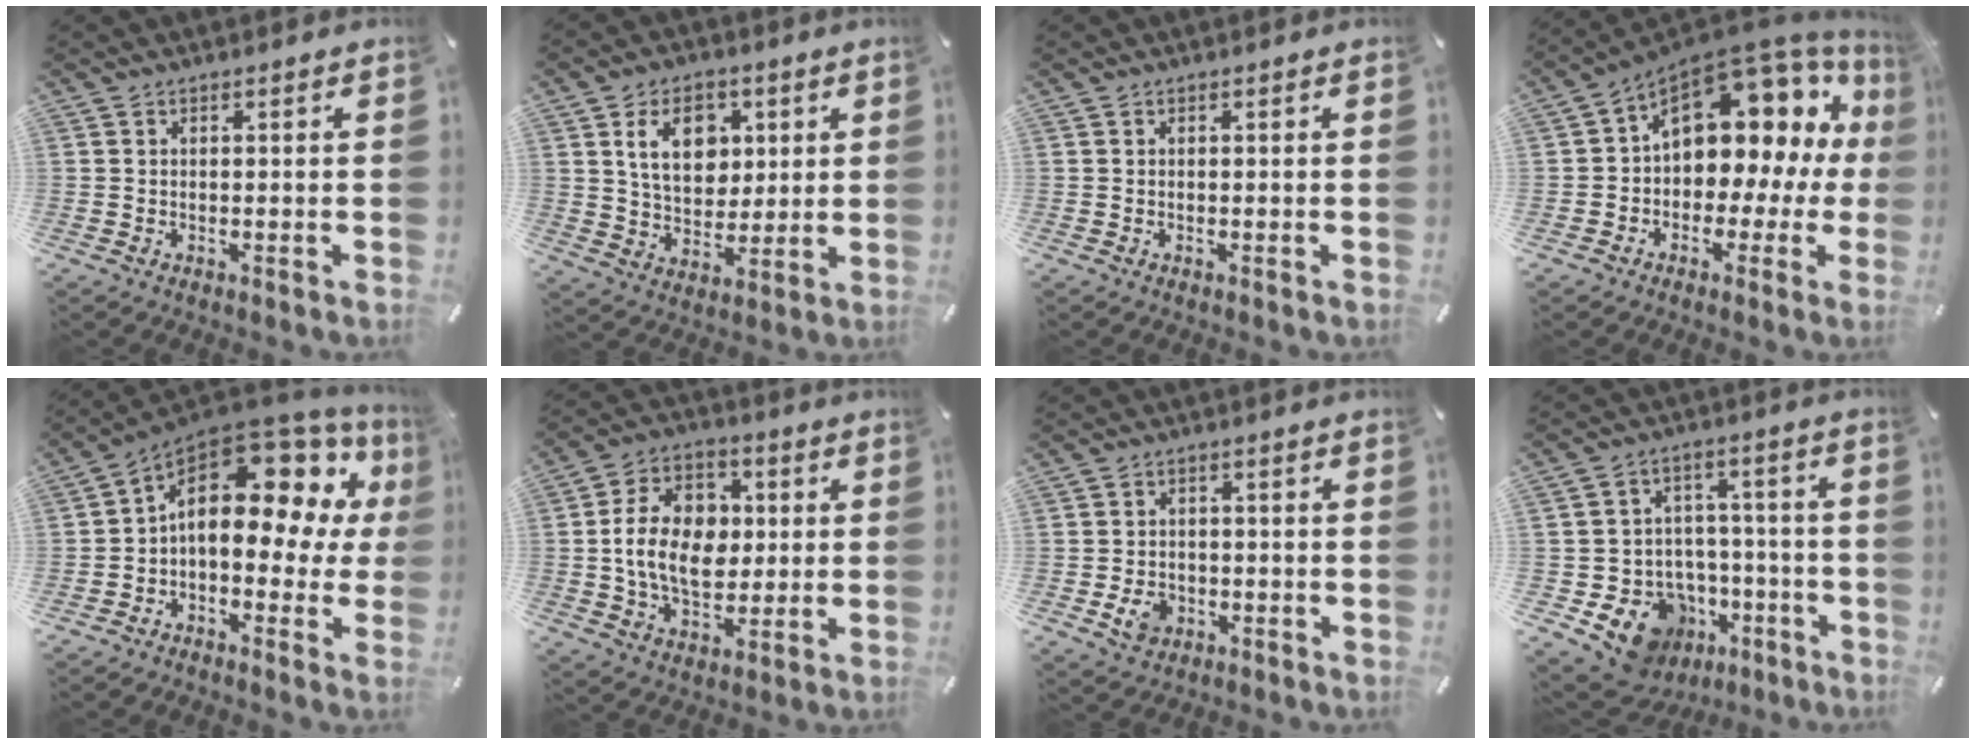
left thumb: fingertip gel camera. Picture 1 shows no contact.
{"total": 11.4, "force": [3.9, 8.5, 6.6], "torque": [-0.103, 0.004, 0.069]}
{"total": 0.0}
{"total": 13.6, "force": [5.0, 9.4, 8.5], "torque": [-0.105, -0.051, 0.080]}
{"total": 17.4, "force": [4.7, 9.5, 13.8], "torque": [-0.202, -0.036, 0.074]}
{"total": 14.4, "force": [0.0, 10.6, 9.7], "torque": [-0.191, 0.017, -0.001]}
{"total": 5.3, "force": [-1.8, 4.3, 2.6], "torque": [-0.054, 0.001, -0.035]}
{"total": 12.9, "force": [-6.4, 10.4, 4.2], "torque": [-0.065, 0.037, -0.095]}